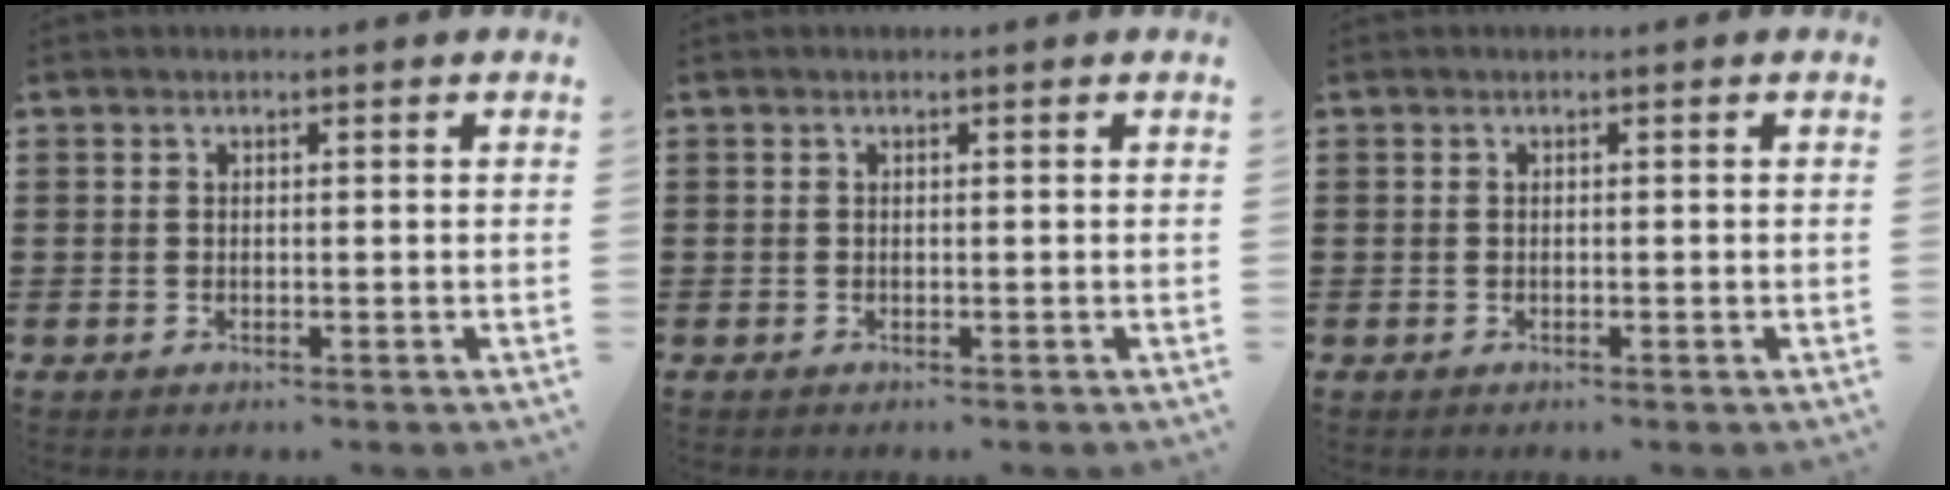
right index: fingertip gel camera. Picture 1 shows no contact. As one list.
[{"total": 0.0}, {"total": 0.0}]